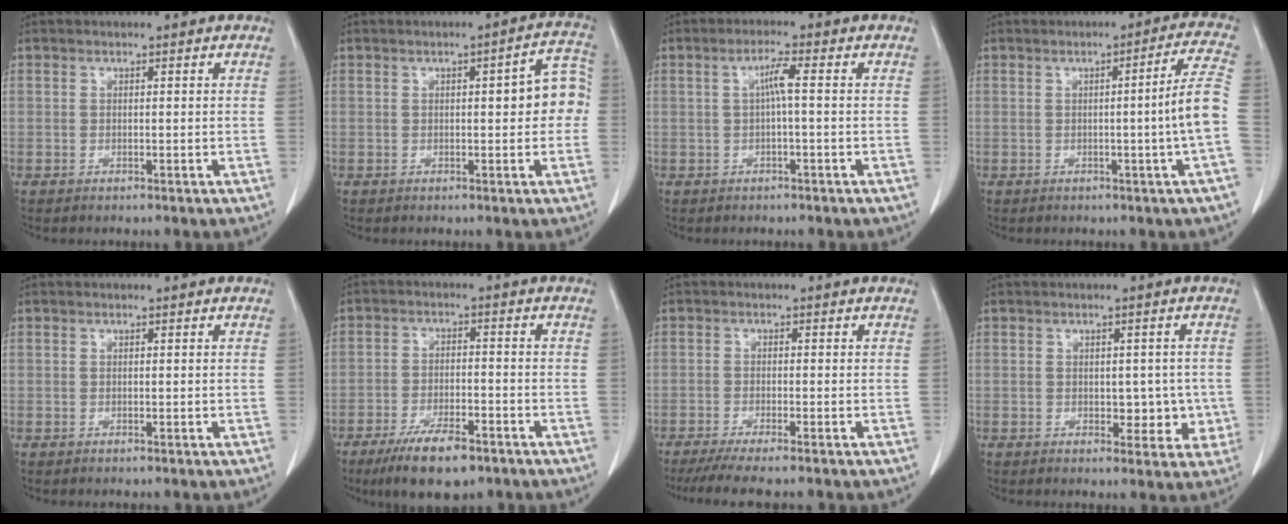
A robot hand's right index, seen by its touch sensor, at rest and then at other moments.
{"total": 6.4, "force": [0.2, 1.7, 6.1], "torque": [-0.070, 0.025, 0.000]}
{"total": 2.8, "force": [0.1, 0.0, 2.8], "torque": [-0.054, 0.007, 0.004]}
{"total": 7.1, "force": [-1.2, -1.8, 6.7], "torque": [-0.085, 0.000, -0.019]}
{"total": 0.0}
{"total": 9.1, "force": [-6.2, 2.6, 6.1], "torque": [-0.110, -0.011, -0.101]}
{"total": 7.2, "force": [-6.0, -0.2, 3.9], "torque": [-0.051, -0.018, -0.096]}
{"total": 4.7, "force": [-0.4, 3.1, 3.5], "torque": [-0.028, 0.008, 0.002]}